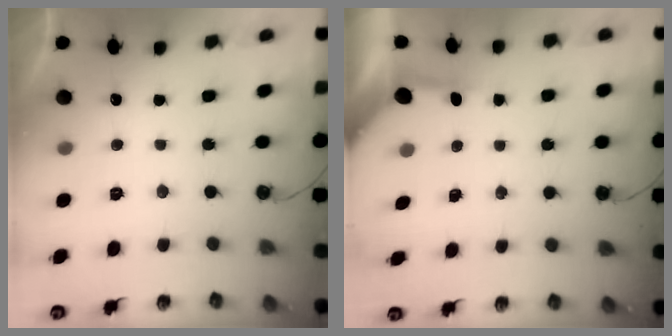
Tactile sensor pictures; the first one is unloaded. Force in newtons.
{"total": 3.8, "press": 3.8, "slide": 0.5}